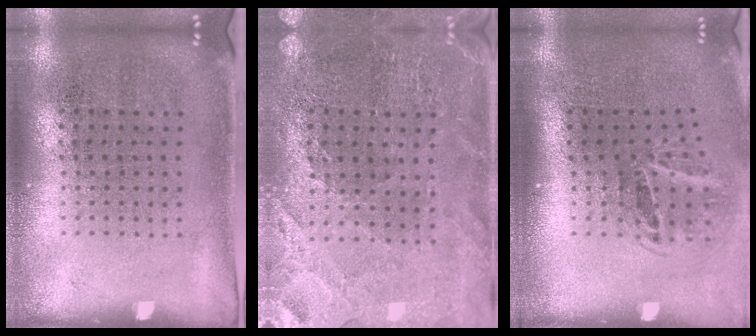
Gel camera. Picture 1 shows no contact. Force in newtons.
{"total": 1.5, "press": 1.4, "slide": 0.3}
{"total": 2.0, "press": 1.3, "slide": 1.5}